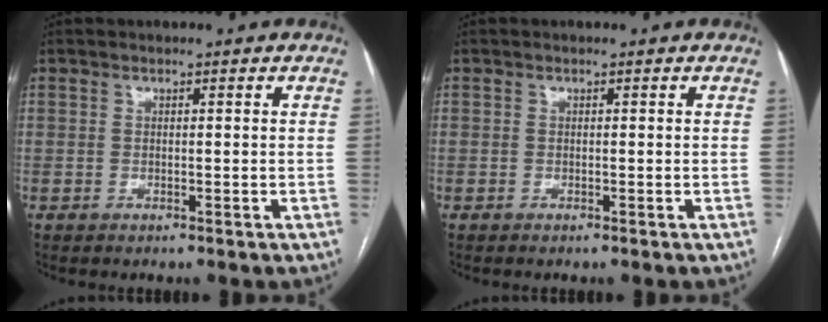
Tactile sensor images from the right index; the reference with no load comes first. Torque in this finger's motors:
{"motor_torque": [0.02, -0.07, -0.02, 0.00]}